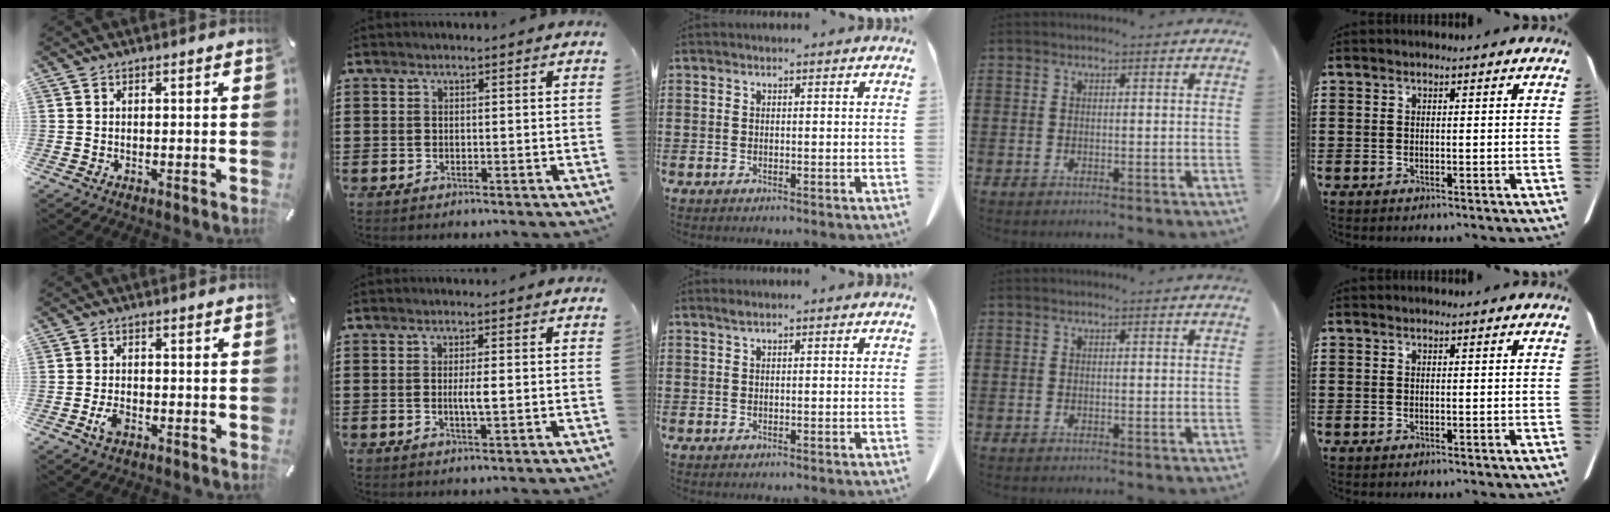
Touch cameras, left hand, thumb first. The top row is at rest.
{"thumb": {"total": 3.6, "force": [-1.6, 2.1, 2.5], "torque": [-0.062, 0.000, -0.032]}, "index": {"total": 2.5, "force": [-0.1, 0.3, 2.5], "torque": [-0.047, -0.005, -0.003]}, "middle": {"total": 0.8, "force": [0.5, 0.0, 0.6], "torque": [-0.013, 0.000, 0.009]}}